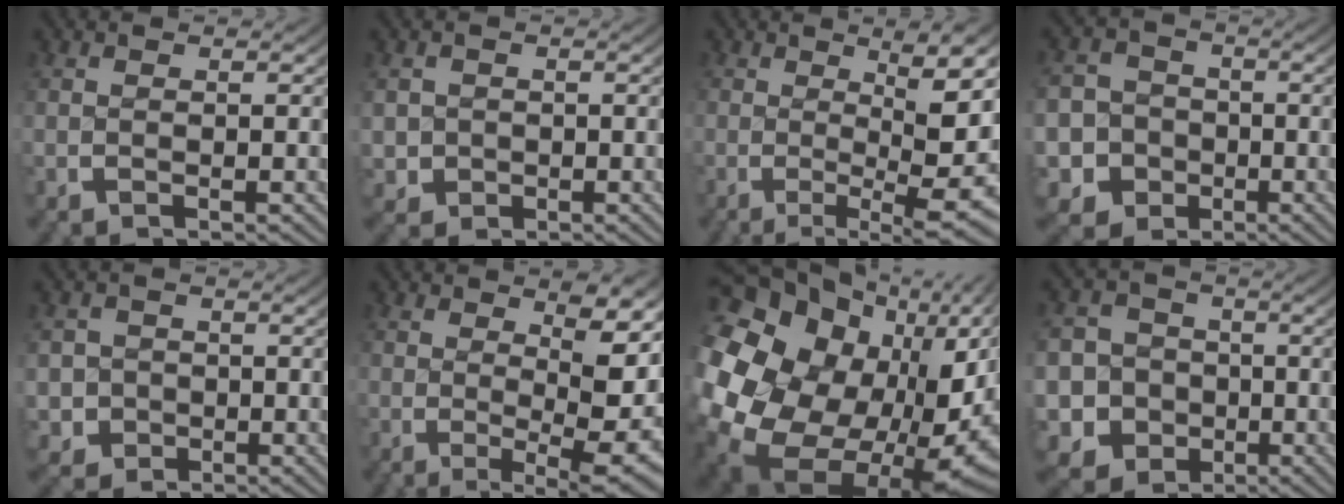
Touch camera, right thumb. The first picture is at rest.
{"total": 3.3, "force": [-0.6, 3.1, 1.0], "torque": [-0.034, -0.024, 0.002]}
{"total": 8.6, "force": [-1.3, 2.9, 7.9], "torque": [-0.116, -0.028, -0.006]}
{"total": 13.8, "force": [-5.2, 12.0, 4.5], "torque": [-0.101, -0.062, -0.085]}
{"total": 5.6, "force": [-1.6, 5.1, 1.8], "torque": [-0.046, -0.031, -0.016]}
{"total": 7.6, "force": [-0.8, 2.5, 7.2], "torque": [-0.104, -0.029, -0.001]}
{"total": 25.3, "force": [-3.2, 17.4, 18.0], "torque": [-0.357, -0.090, -0.009]}
{"total": 15.6, "force": [-6.0, 13.4, 5.3], "torque": [-0.126, -0.073, -0.096]}